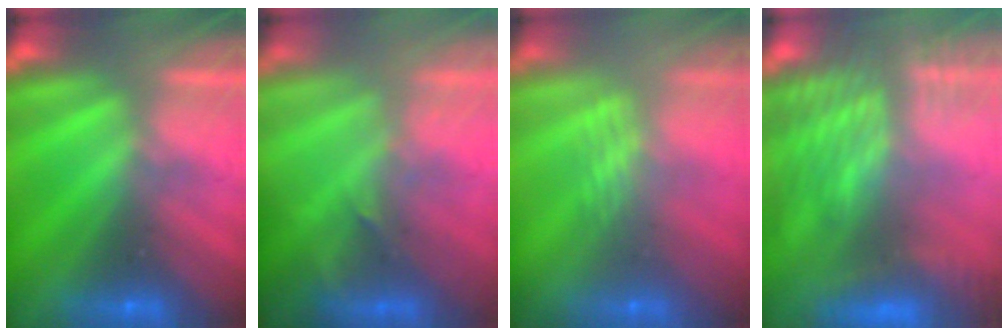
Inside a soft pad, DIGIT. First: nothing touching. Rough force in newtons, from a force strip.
{"total": 2.9}
{"total": 2.4}
{"total": 7.8}